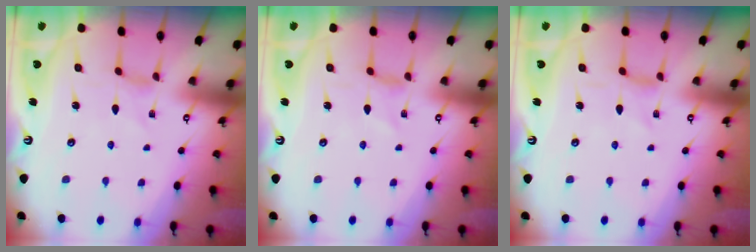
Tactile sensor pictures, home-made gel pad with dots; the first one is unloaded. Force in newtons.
{"total": 0.0}
{"total": 0.6, "press": 0.5, "slide": 0.3}